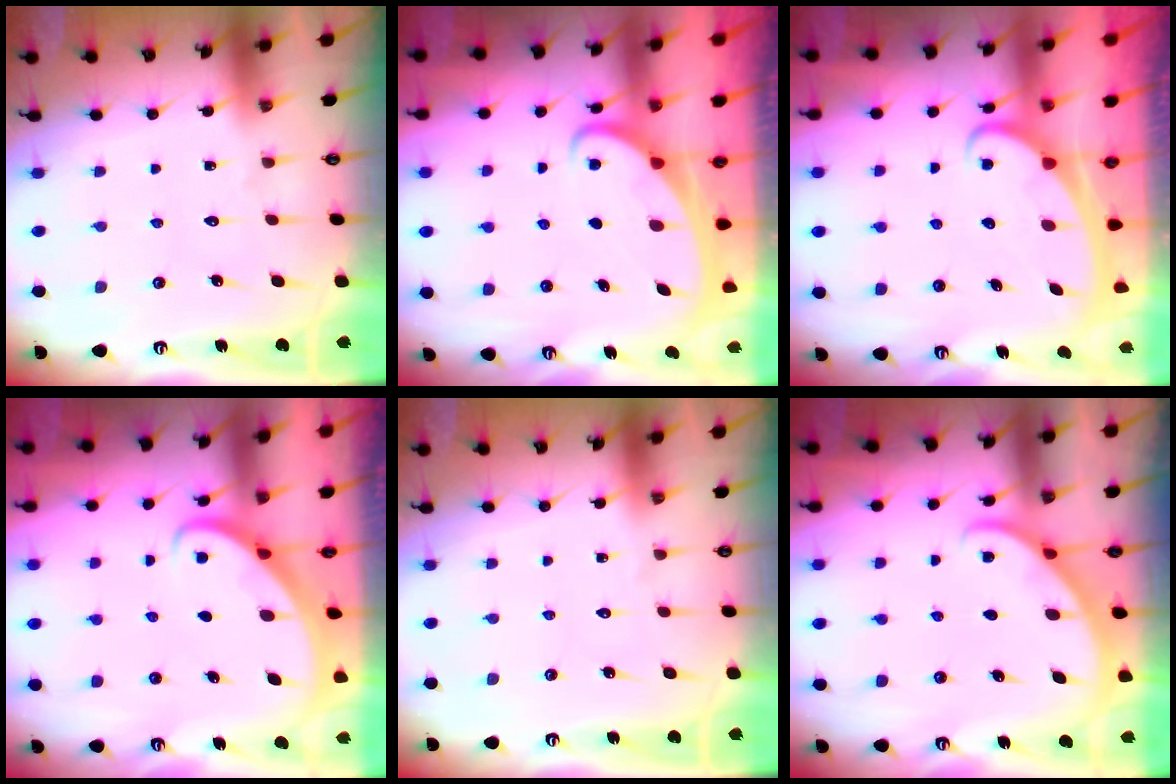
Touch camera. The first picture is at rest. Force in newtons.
{"total": 2.2, "press": 2.1, "slide": 0.3}
{"total": 2.3, "press": 2.3, "slide": 0.3}
{"total": 2.8, "press": 2.8, "slide": 0.2}
{"total": 0.0}
{"total": 2.8, "press": 2.8, "slide": 0.2}